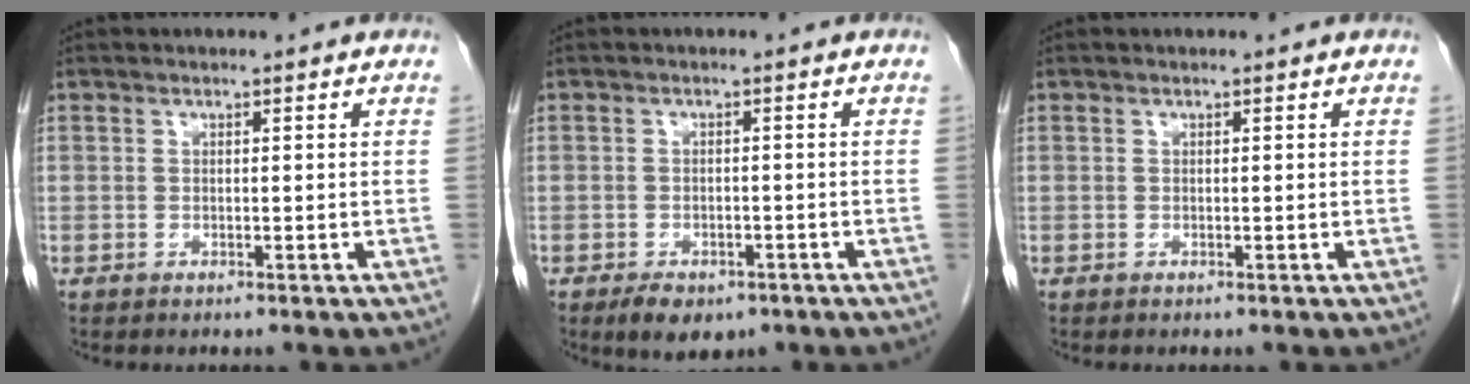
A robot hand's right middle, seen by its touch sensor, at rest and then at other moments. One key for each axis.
{"total": 5.2, "fx": -3.5, "fy": 2.7, "fz": 2.7, "tx": -0.042, "ty": -0.005, "tz": -0.046}
{"total": 0.0}